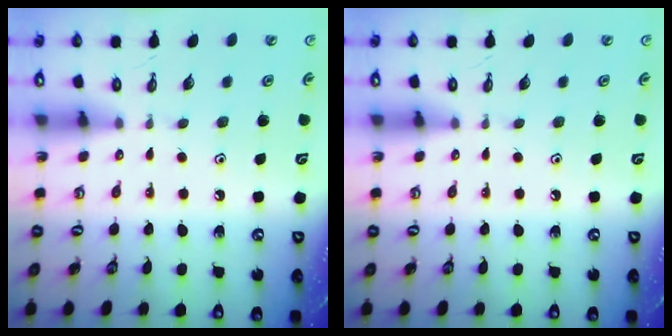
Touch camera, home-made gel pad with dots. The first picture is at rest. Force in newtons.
{"total": 0.0}